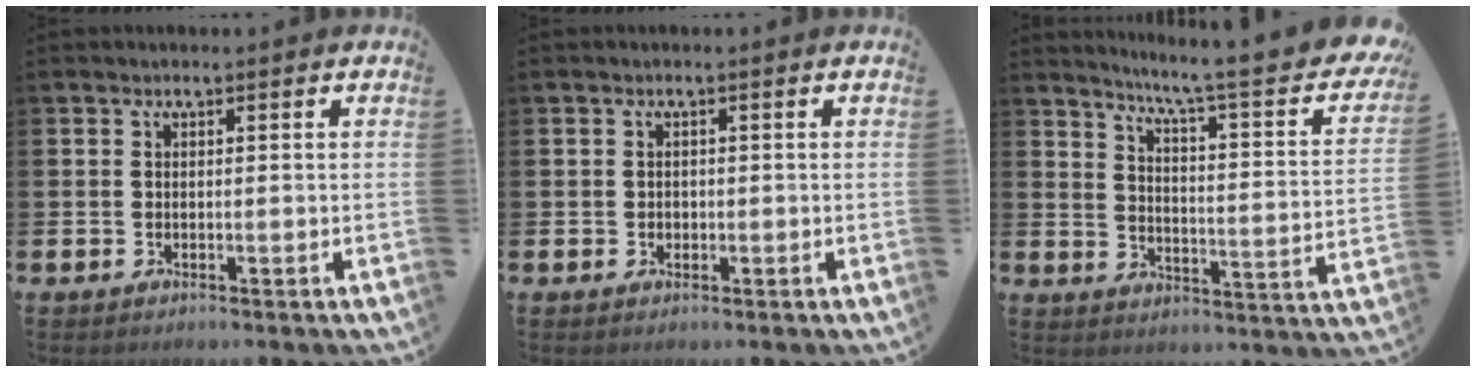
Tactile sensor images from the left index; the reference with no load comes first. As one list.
[{"total": 0.8, "force": [0.2, 0.8, 0.2], "torque": [0.006, 0.003, 0.000]}, {"total": 6.3, "force": [5.0, 0.2, 3.8], "torque": [-0.065, -0.055, 0.068]}]